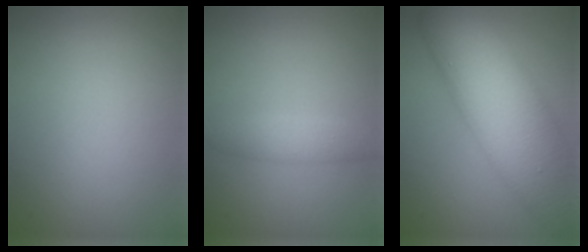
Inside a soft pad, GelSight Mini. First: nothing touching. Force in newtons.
{"total": 2.0, "press": 2.0, "slide": 0.1}
{"total": 13.4, "press": 13.3, "slide": 0.5}